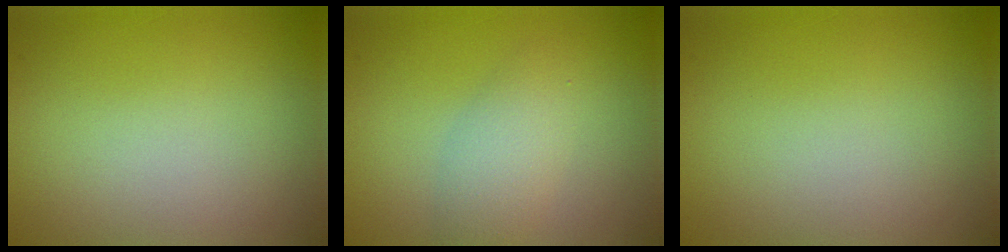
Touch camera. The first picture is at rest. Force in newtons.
{"total": 2.8, "press": 2.8, "slide": 0.1}
{"total": 0.0}